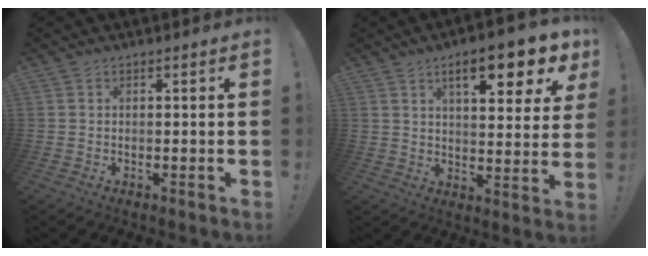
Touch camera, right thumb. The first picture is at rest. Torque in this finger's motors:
{"motor_torque": [0.35, 0.57, 1.49, 0.50, 0.06]}